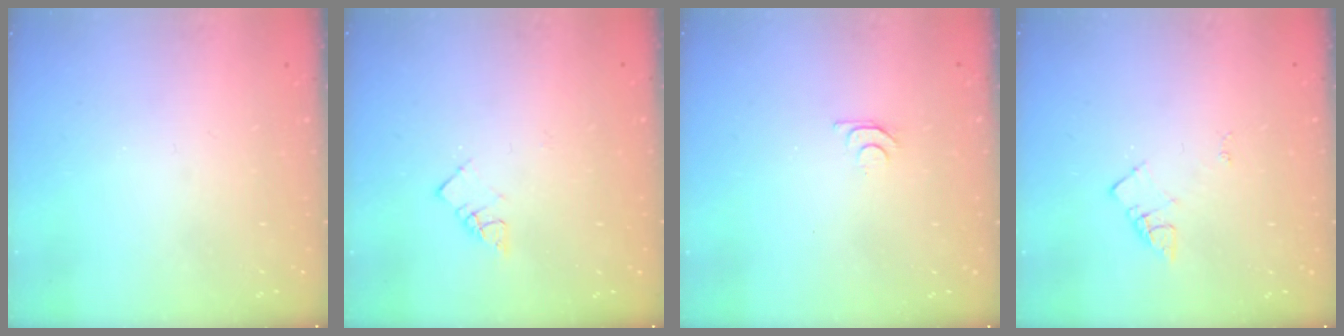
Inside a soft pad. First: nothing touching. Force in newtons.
{"total": 3.6, "press": 3.6, "slide": 0.2}
{"total": 5.9, "press": 5.8, "slide": 0.6}
{"total": 5.1, "press": 5.1, "slide": 0.8}